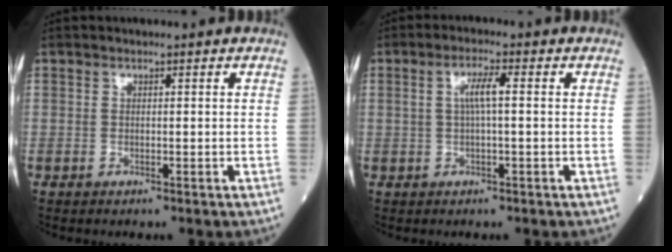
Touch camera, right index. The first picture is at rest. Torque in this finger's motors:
{"motor_torque": [0.49, 0.05, 0.28, 0.08]}